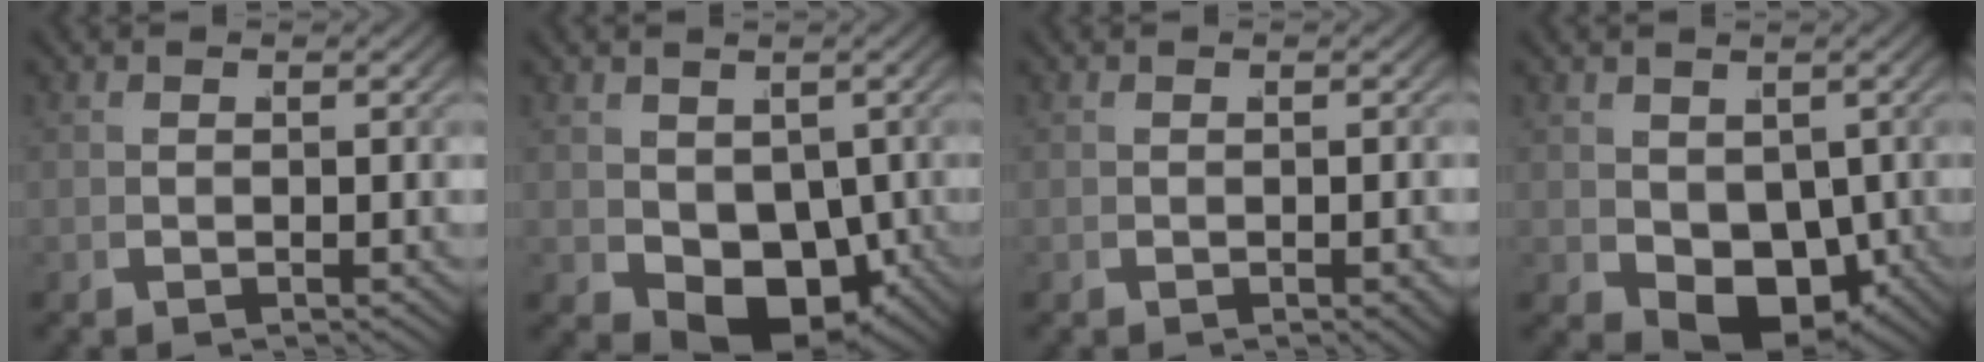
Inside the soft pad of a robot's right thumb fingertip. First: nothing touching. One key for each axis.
{"total": 7.5, "fx": -1.4, "fy": 5.2, "fz": 5.3, "tx": -0.096, "ty": -0.050, "tz": 0.012}
{"total": 0.7, "fx": -0.3, "fy": 0.3, "fz": 0.5, "tx": -0.008, "ty": 0.000, "tz": -0.003}
{"total": 6.8, "fx": -1.2, "fy": 4.6, "fz": 4.8, "tx": -0.087, "ty": -0.047, "tz": 0.015}